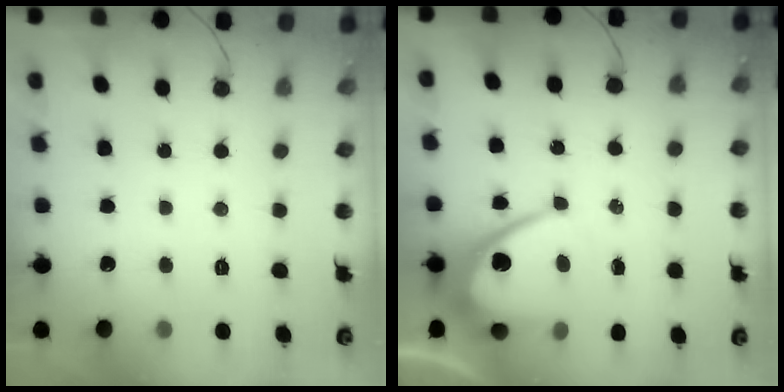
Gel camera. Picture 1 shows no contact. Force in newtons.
{"total": 10.3, "press": 10.2, "slide": 0.9}